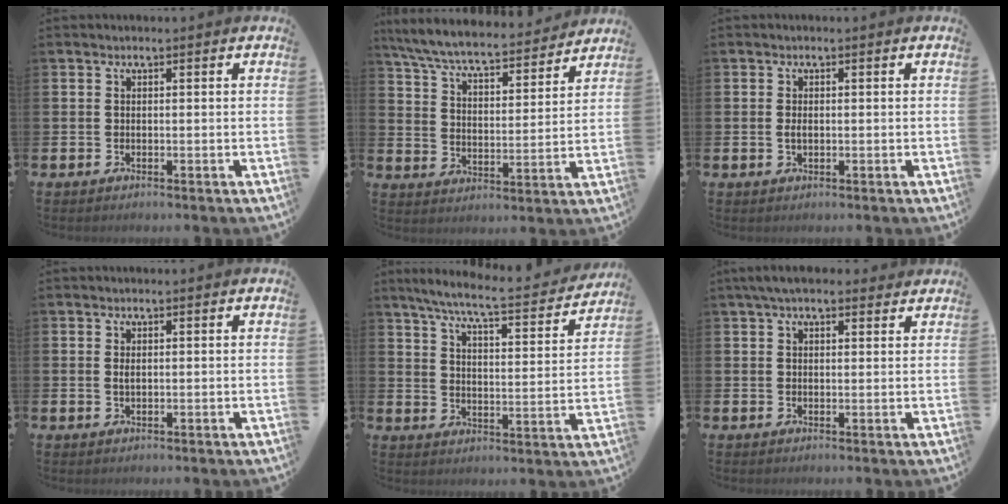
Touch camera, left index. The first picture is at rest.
{"total": 7.6, "force": [7.0, 1.1, 2.7], "torque": [-0.088, -0.049, 0.120]}
{"total": 1.1, "force": [-0.1, 0.6, 0.9], "torque": [-0.013, 0.002, -0.003]}
{"total": 0.8, "force": [0.2, 0.3, 0.7], "torque": [-0.010, 0.001, 0.002]}
{"total": 7.3, "force": [6.4, 0.5, 3.4], "torque": [-0.087, -0.044, 0.103]}
{"total": 3.9, "force": [3.3, 1.4, 1.7], "torque": [-0.038, -0.001, 0.060]}